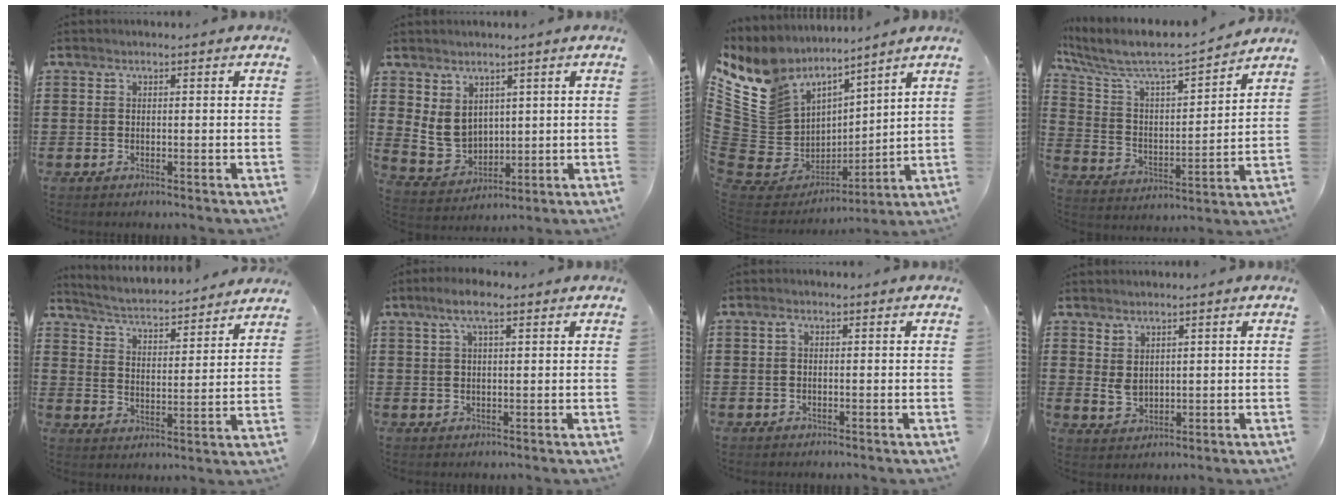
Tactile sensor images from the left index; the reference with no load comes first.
{"total": 5.9, "force": [2.0, 4.8, 2.7], "torque": [-0.073, -0.002, 0.038]}
{"total": 11.6, "force": [6.9, 8.8, 3.0], "torque": [-0.129, -0.061, 0.133]}
{"total": 6.5, "force": [5.7, 1.1, 3.0], "torque": [-0.087, -0.044, 0.088]}
{"total": 3.4, "force": [3.3, -0.3, 0.7], "torque": [-0.034, -0.035, 0.047]}
{"total": 4.9, "force": [2.5, 1.3, 4.0], "torque": [-0.083, 0.008, 0.043]}
{"total": 1.0, "force": [0.0, 0.4, 0.9], "torque": [-0.020, 0.002, 0.000]}
{"total": 2.8, "force": [1.4, 1.8, 1.6], "torque": [-0.034, 0.003, 0.028]}